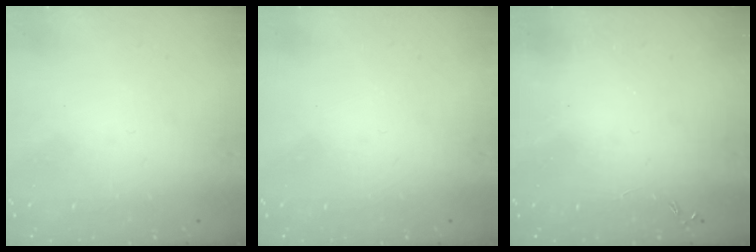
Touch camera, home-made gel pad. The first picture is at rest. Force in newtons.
{"total": 0.0}
{"total": 0.0}